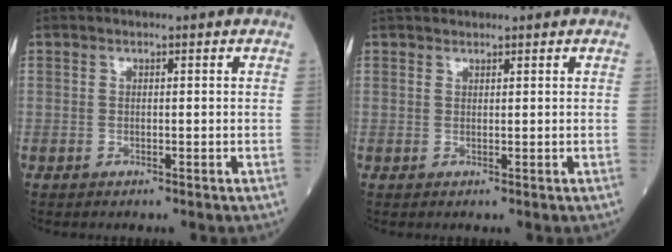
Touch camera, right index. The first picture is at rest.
{"total": 1.9, "force": [1.8, 0.5, 0.3], "torque": [-0.008, 0.022, 0.036]}